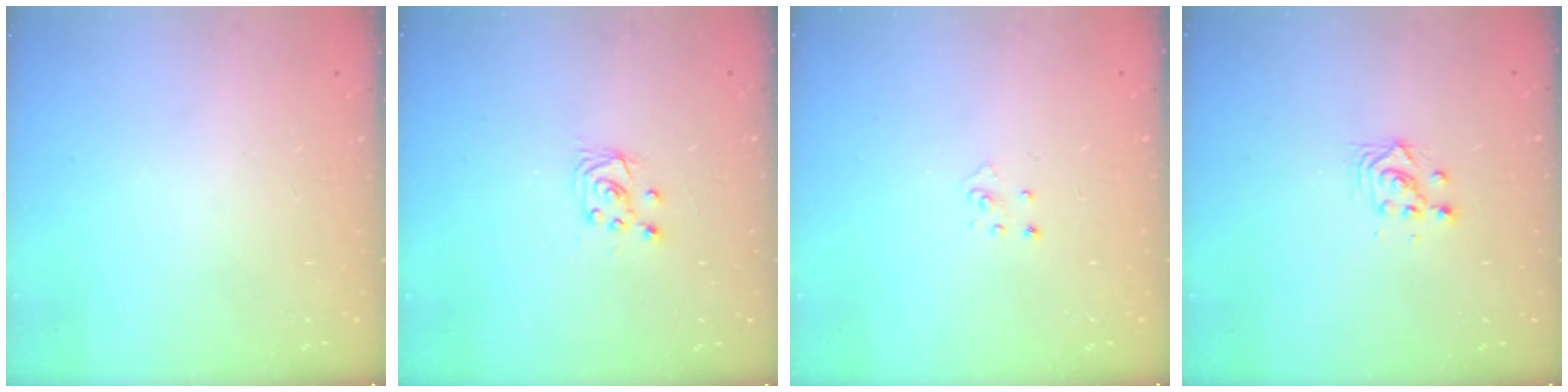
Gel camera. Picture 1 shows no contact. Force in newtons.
{"total": 4.0, "press": 4.0, "slide": 0.4}
{"total": 2.8, "press": 2.8, "slide": 0.3}
{"total": 3.0, "press": 3.0, "slide": 0.1}